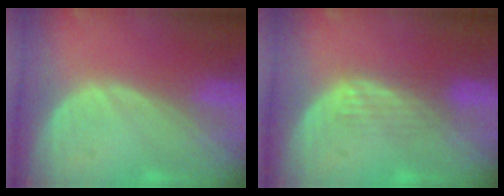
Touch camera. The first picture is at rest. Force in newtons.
{"total": 2.9, "press": 2.9, "slide": 0.2}